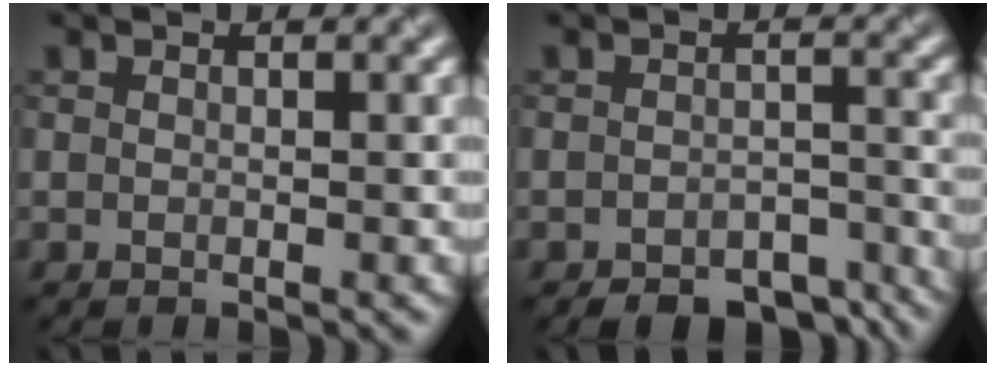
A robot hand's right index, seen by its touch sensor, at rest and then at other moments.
{"total": 5.3, "force": [-4.4, 2.2, 2.0], "torque": [-0.024, -0.005, -0.057]}